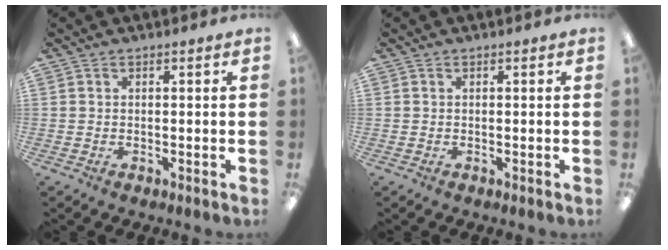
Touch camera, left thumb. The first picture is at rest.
{"total": 0.0}